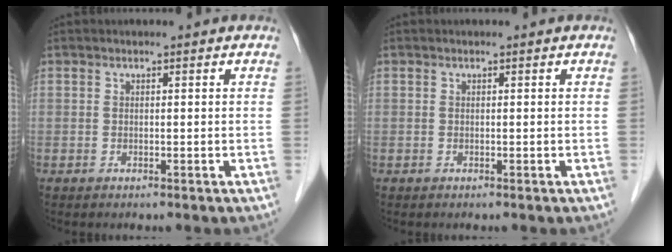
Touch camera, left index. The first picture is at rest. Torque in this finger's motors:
{"motor_torque": [0.00, 0.00, 0.00, 0.00]}